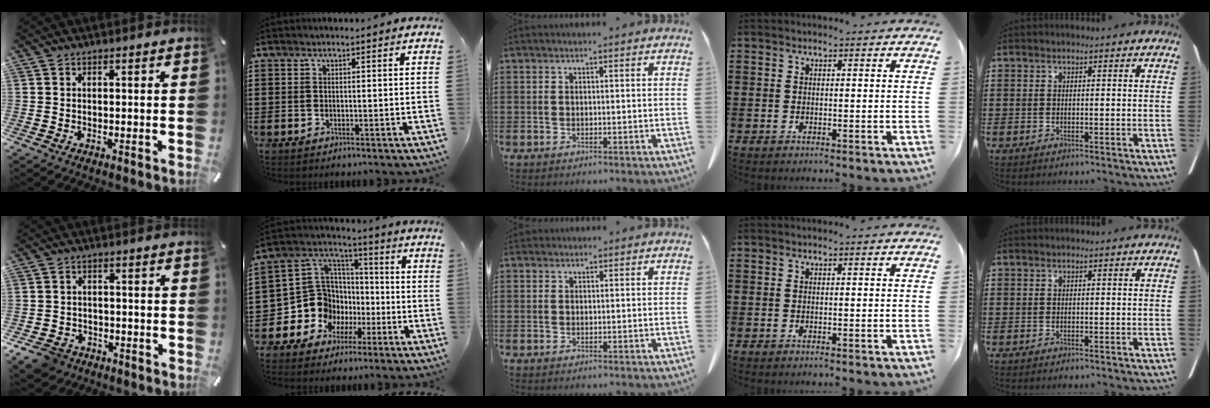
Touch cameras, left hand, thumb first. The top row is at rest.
{"thumb": {"total": 5.3, "force": [-3.4, 3.9, 1.5], "torque": [-0.046, 0.013, -0.068]}, "index": {"total": 10.4, "force": [-2.7, 9.7, 2.6], "torque": [-0.112, -0.008, -0.046]}, "middle": {"total": 0.8, "force": [0.7, 0.3, 0.0], "torque": [-0.003, 0.000, 0.015]}}